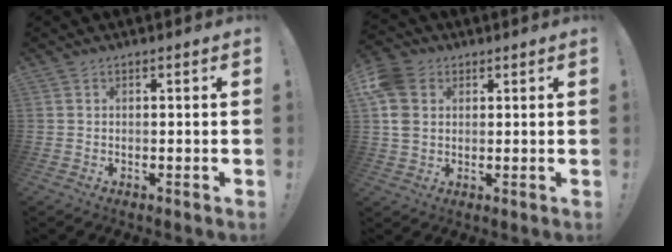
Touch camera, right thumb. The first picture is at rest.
{"total": 9.4, "force": [2.4, 7.4, 5.2], "torque": [-0.115, -0.001, 0.049]}